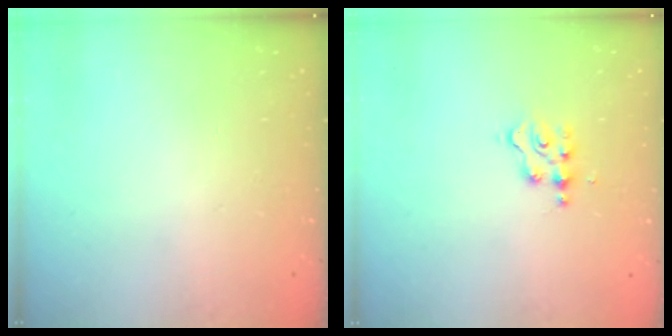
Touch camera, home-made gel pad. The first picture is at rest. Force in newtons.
{"total": 2.6, "press": 2.6, "slide": 0.3}